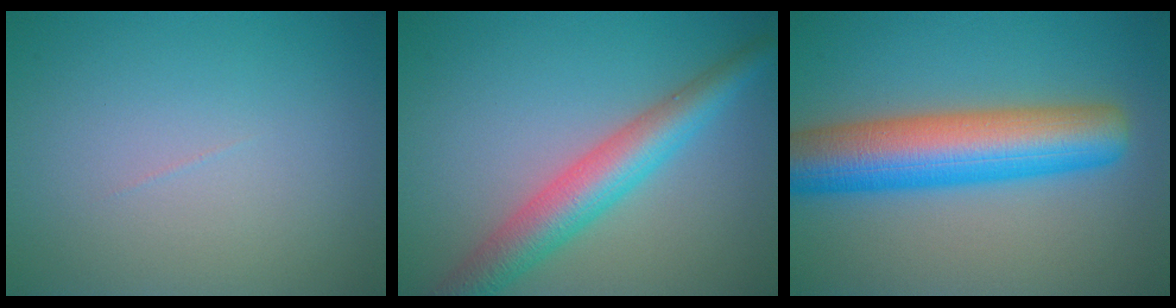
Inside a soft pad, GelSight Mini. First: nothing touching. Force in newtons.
{"total": 5.7, "press": 5.6, "slide": 0.2}
{"total": 9.8, "press": 9.8, "slide": 0.2}